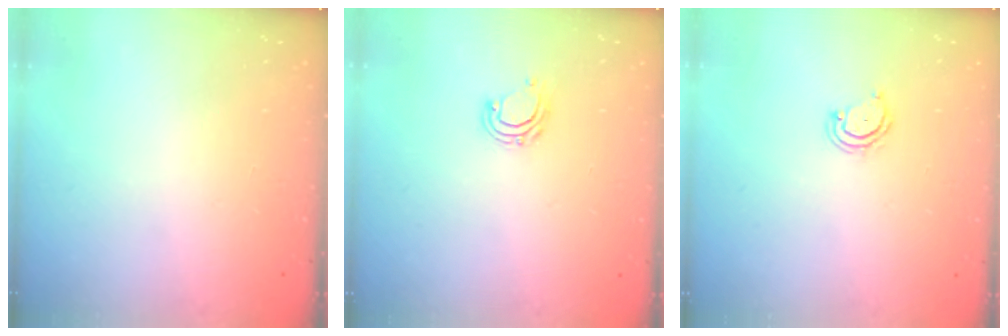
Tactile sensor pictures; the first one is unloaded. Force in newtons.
{"total": 6.1, "press": 6.0, "slide": 1.1}
{"total": 3.9, "press": 3.9, "slide": 0.3}